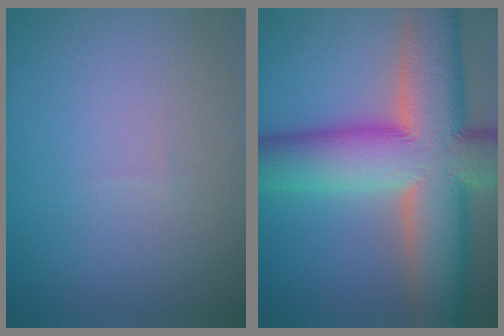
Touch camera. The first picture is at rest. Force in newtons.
{"total": 15.3, "press": 15.3, "slide": 0.8}